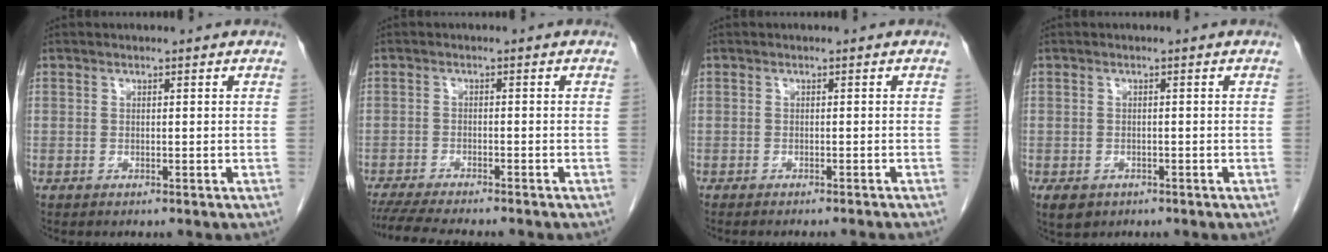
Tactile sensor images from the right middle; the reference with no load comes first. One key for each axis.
{"total": 9.8, "fx": -8.6, "fy": 0.9, "fz": 4.8, "tx": -0.070, "ty": -0.016, "tz": -0.130}
{"total": 5.1, "fx": -4.7, "fy": -0.2, "fz": 2.0, "tx": -0.015, "ty": -0.010, "tz": -0.059}
{"total": 3.4, "fx": -2.1, "fy": 2.3, "fz": 1.3, "tx": -0.019, "ty": -0.002, "tz": -0.026}